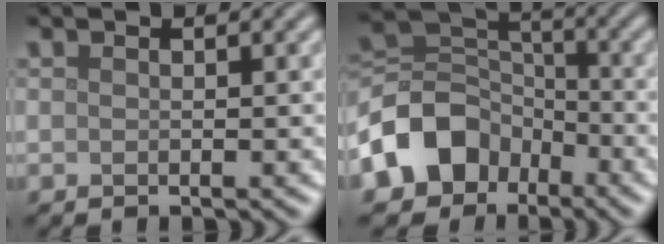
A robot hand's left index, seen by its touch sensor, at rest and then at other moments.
{"total": 7.8, "force": [-4.0, 5.9, 3.2], "torque": [-0.050, 0.006, -0.089]}